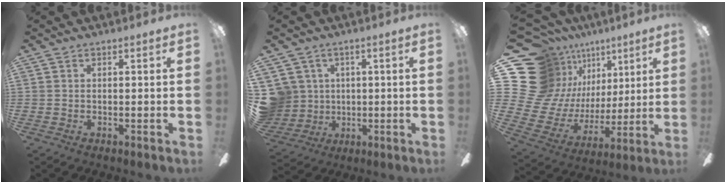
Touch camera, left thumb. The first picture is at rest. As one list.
[{"total": 9.1, "force": [2.2, 8.7, 1.3], "torque": [-0.070, -0.012, 0.049]}, {"total": 20.3, "force": [10.2, 15.7, 7.9], "torque": [-0.181, -0.090, 0.220]}]